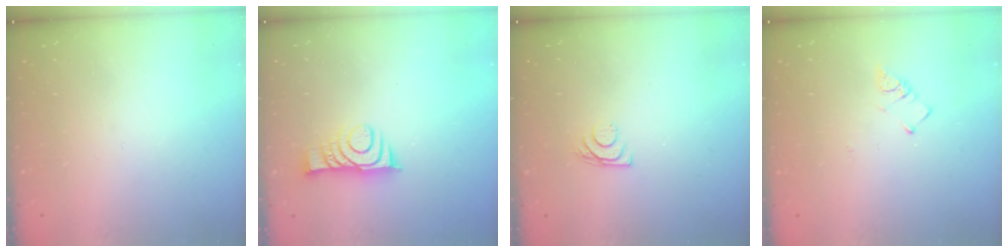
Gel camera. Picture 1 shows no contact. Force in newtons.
{"total": 9.0, "press": 9.0, "slide": 0.7}
{"total": 7.2, "press": 7.2, "slide": 0.6}
{"total": 2.6, "press": 2.6, "slide": 0.5}